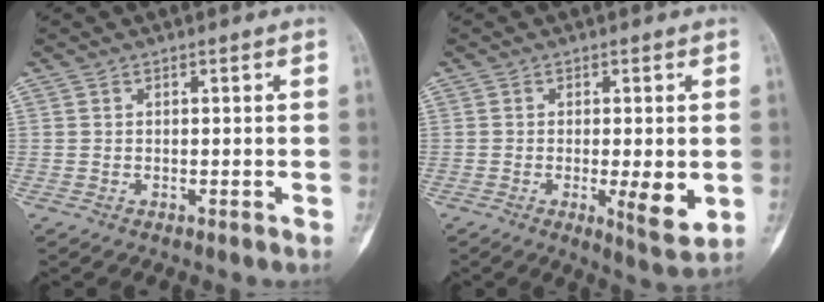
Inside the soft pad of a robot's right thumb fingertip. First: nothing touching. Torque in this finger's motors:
{"motor_torque": [-0.11, 0.33, 0.03, 0.01, 0.04]}